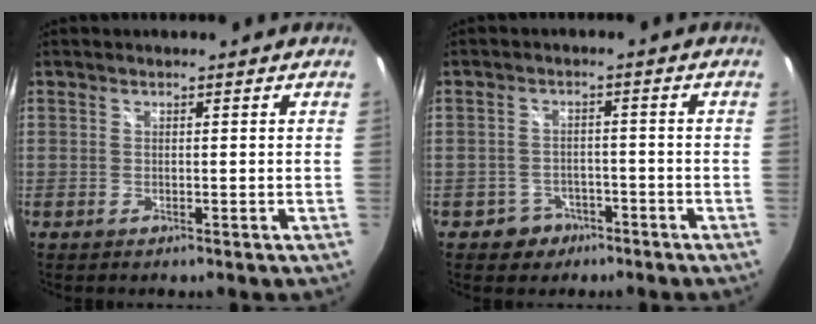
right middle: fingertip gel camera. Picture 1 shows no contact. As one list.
[{"total": 4.7, "force": [-2.9, 3.7, 0.5], "torque": [-0.023, 0.016, -0.035]}]